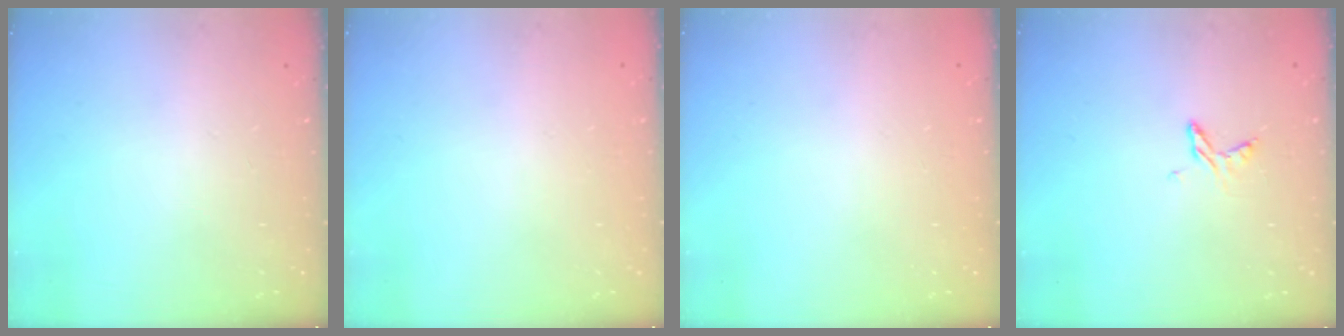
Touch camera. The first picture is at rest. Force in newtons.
{"total": 0.0}
{"total": 0.0}
{"total": 5.4, "press": 5.4, "slide": 0.5}